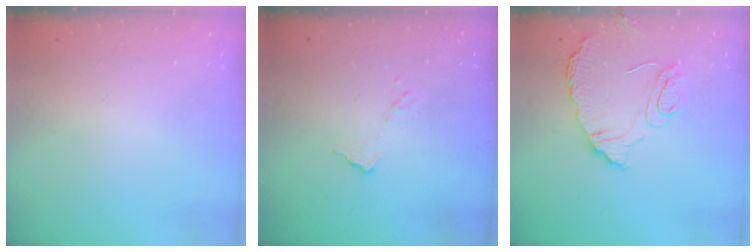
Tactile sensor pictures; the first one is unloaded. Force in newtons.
{"total": 5.9, "press": 5.9, "slide": 0.3}
{"total": 10.5, "press": 10.4, "slide": 0.9}